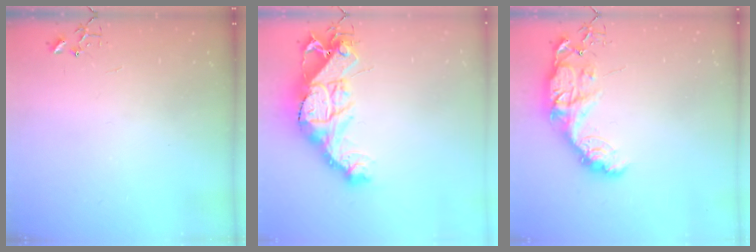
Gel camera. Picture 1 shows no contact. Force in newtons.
{"total": 19.8, "press": 19.7, "slide": 1.9}
{"total": 13.9, "press": 13.9, "slide": 1.1}